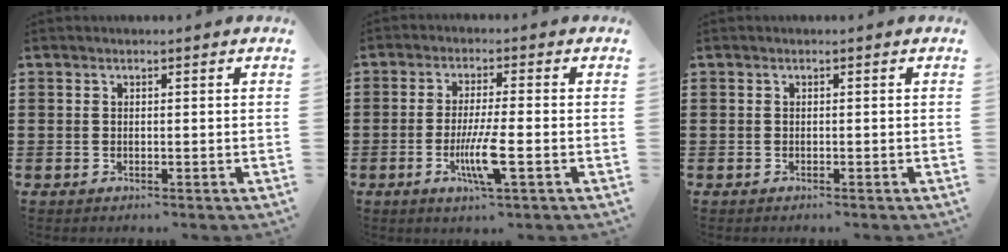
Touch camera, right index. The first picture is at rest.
{"total": 7.0, "force": [-2.1, 0.8, 6.7], "torque": [-0.137, -0.019, -0.043]}
{"total": 0.0}